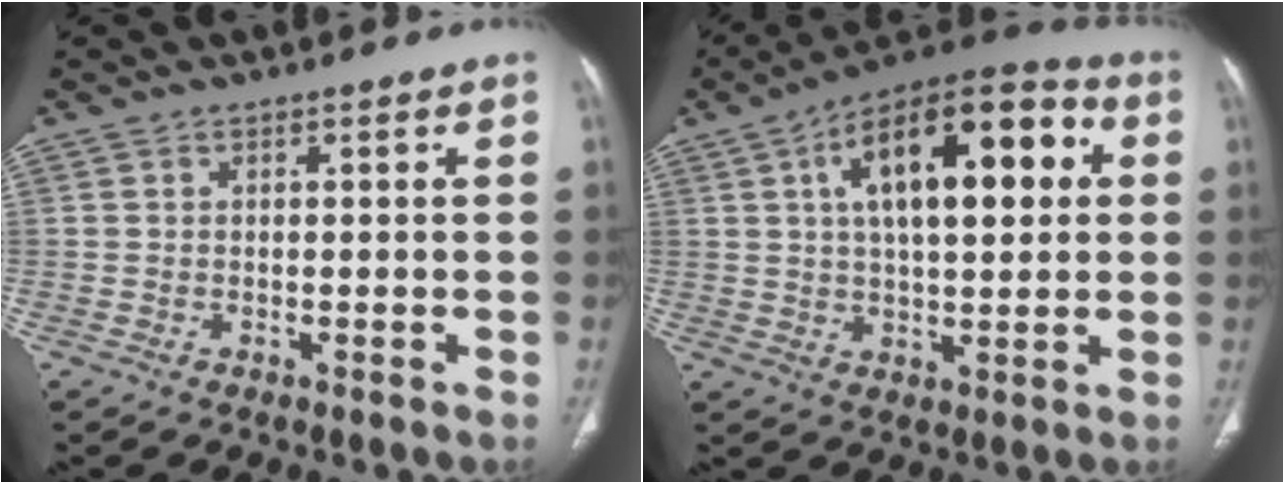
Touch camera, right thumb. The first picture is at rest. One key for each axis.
{"total": 20.6, "fx": 5.3, "fy": 9.2, "fz": 17.6, "tx": -0.247, "ty": 0.019, "tz": 0.072}